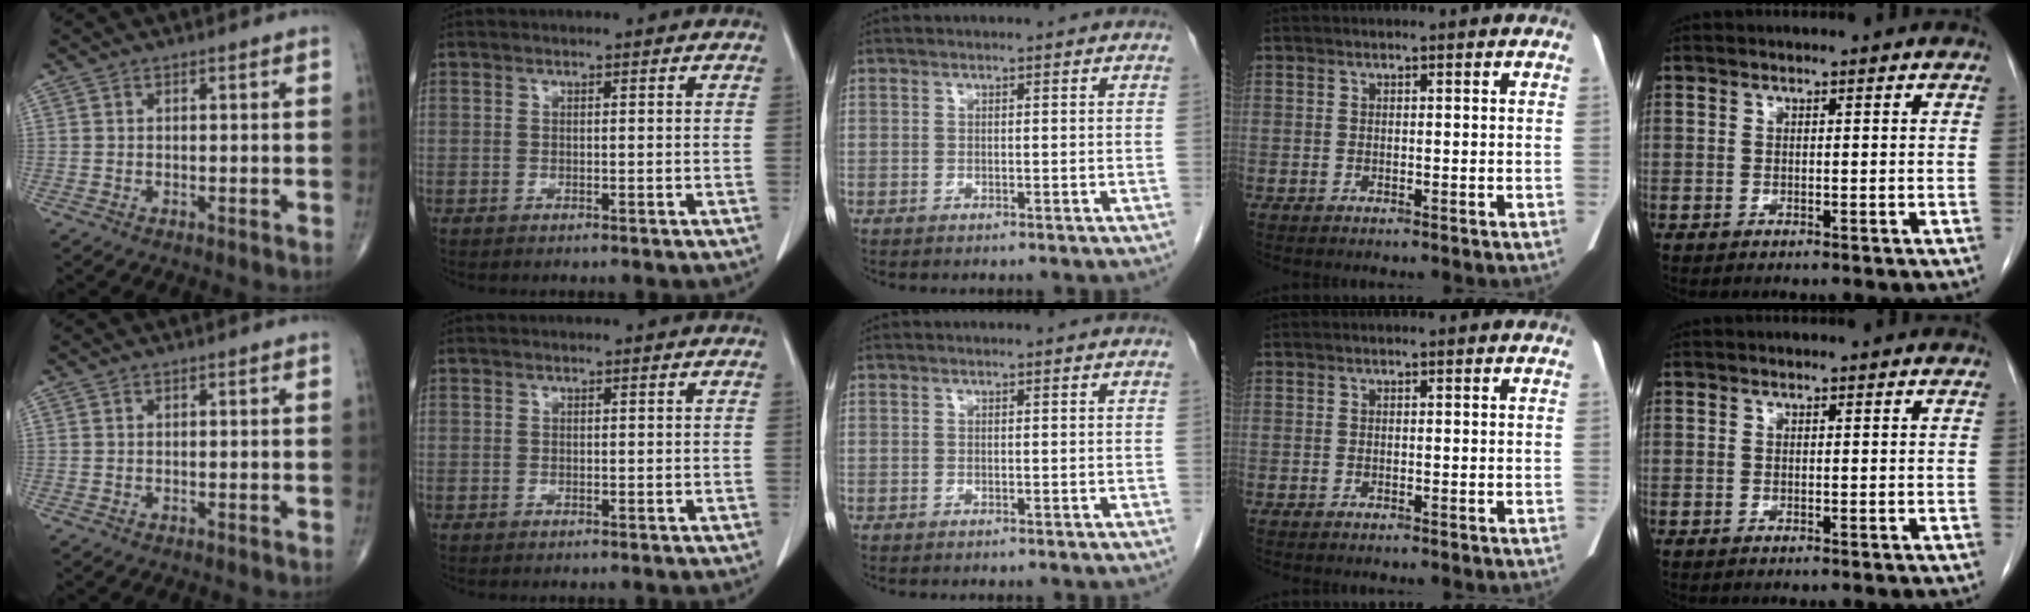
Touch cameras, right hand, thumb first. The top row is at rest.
{}